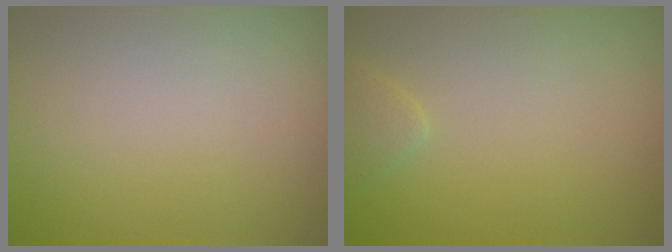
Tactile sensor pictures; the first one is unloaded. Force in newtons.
{"total": 1.1, "press": 1.1, "slide": 0.1}